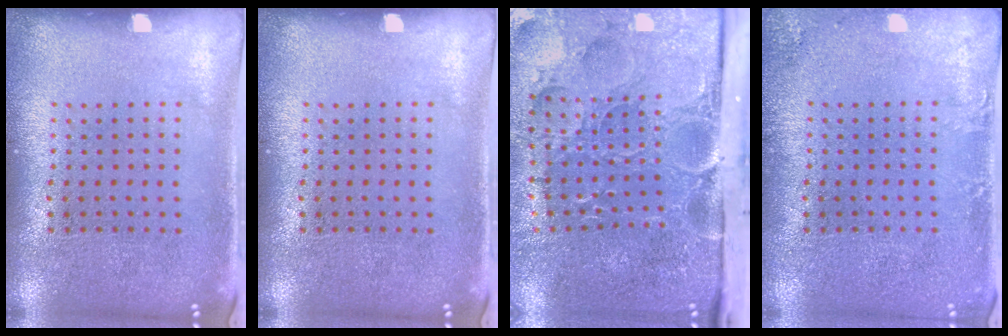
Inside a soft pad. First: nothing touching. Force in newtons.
{"total": 0.0}
{"total": 5.3, "press": 4.0, "slide": 3.4}
{"total": 1.5, "press": 1.5, "slide": 0.1}